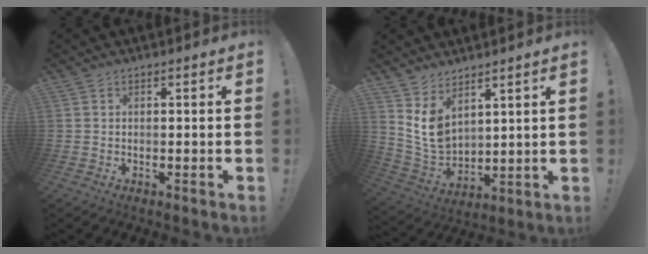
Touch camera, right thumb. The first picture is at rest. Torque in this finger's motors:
{"motor_torque": [0.10, 0.18, 0.73, 0.39, 0.04]}